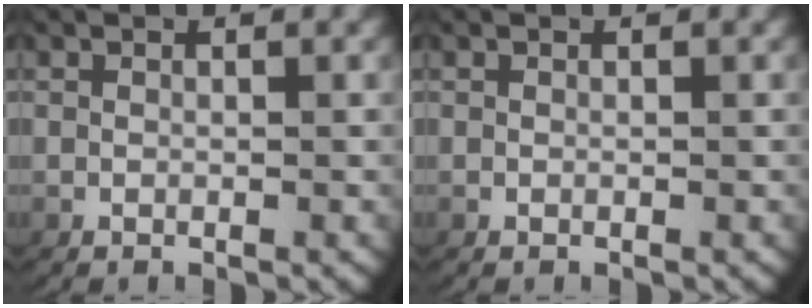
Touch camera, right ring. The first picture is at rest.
{"total": 0.0}